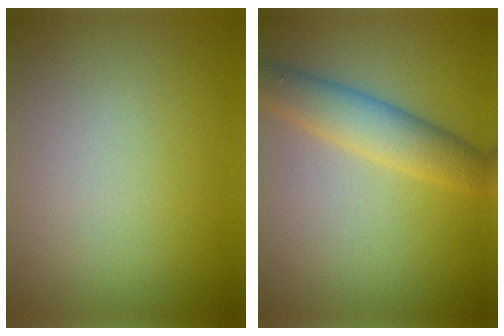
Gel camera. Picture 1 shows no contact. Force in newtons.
{"total": 4.3, "press": 4.3, "slide": 0.2}